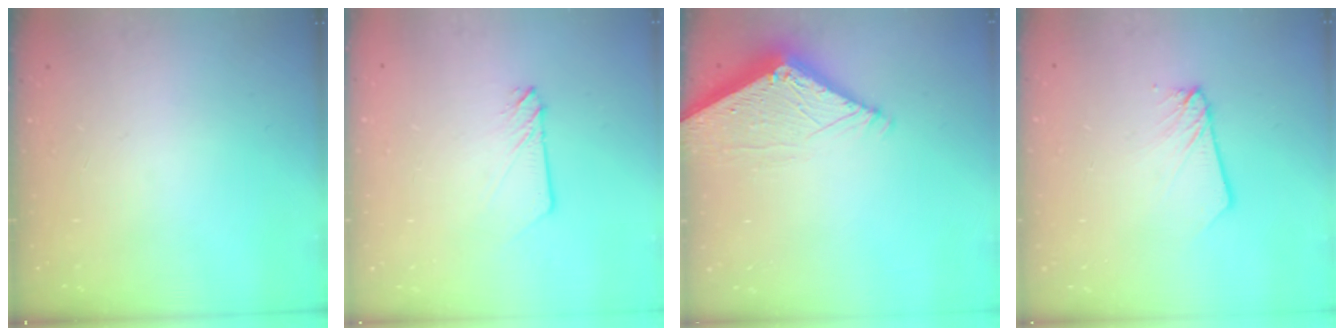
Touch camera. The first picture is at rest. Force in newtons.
{"total": 3.3, "press": 3.2, "slide": 0.5}
{"total": 7.2, "press": 7.2, "slide": 0.3}
{"total": 2.5, "press": 2.5, "slide": 0.1}